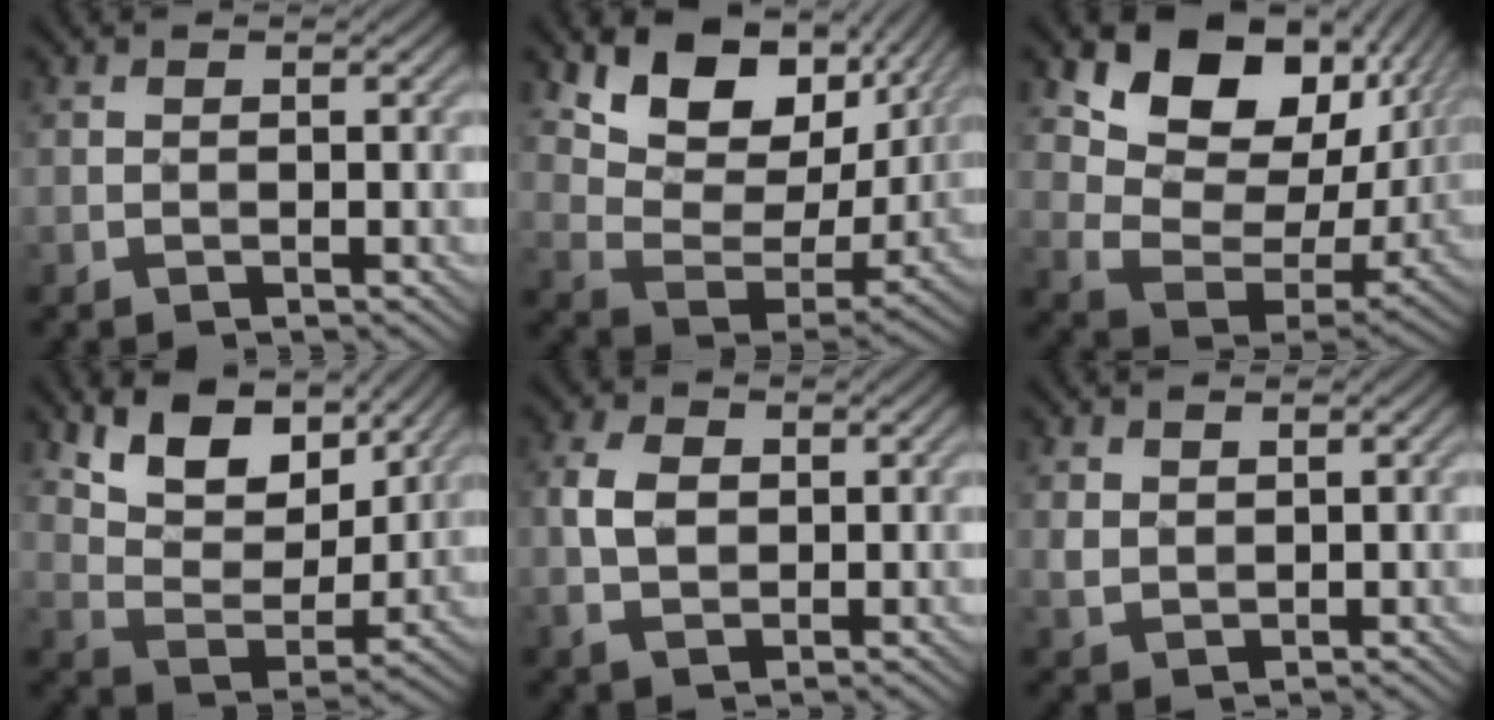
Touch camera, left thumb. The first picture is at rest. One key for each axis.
{"total": 13.7, "fx": 7.4, "fy": 8.1, "fz": 8.2, "tx": -0.159, "ty": -0.006, "tz": 0.134}
{"total": 14.5, "fx": 6.8, "fy": 9.1, "fz": 9.0, "tx": -0.155, "ty": -0.005, "tz": 0.131}
{"total": 10.9, "fx": 7.1, "fy": 5.6, "fz": 6.1, "tx": -0.137, "ty": 0.000, "tz": 0.123}
{"total": 4.3, "fx": 0.7, "fy": 2.9, "fz": 3.2, "tx": -0.080, "ty": 0.008, "tz": 0.011}
{"total": 2.1, "fx": 1.4, "fy": 1.3, "fz": 0.8, "tx": -0.028, "ty": -0.003, "tz": 0.034}